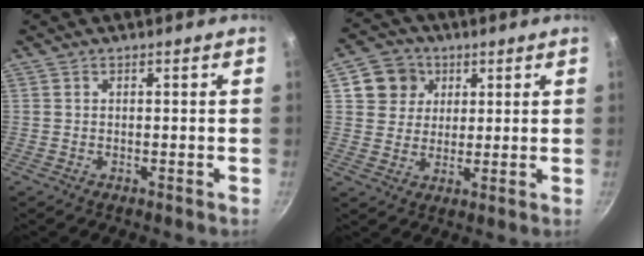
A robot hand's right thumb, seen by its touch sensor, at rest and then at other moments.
{"total": 7.9, "force": [3.0, 7.0, 2.2], "torque": [-0.003, 0.005, 0.046]}